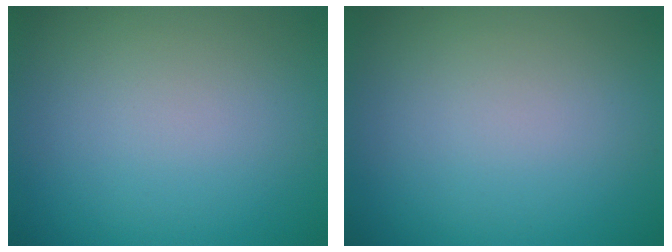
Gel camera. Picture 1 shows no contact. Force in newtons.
{"total": 0.0}